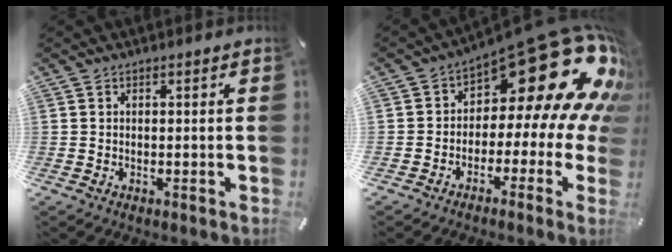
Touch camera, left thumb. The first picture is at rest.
{"total": 24.8, "force": [11.2, 10.9, 19.3], "torque": [-0.246, -0.090, 0.197]}